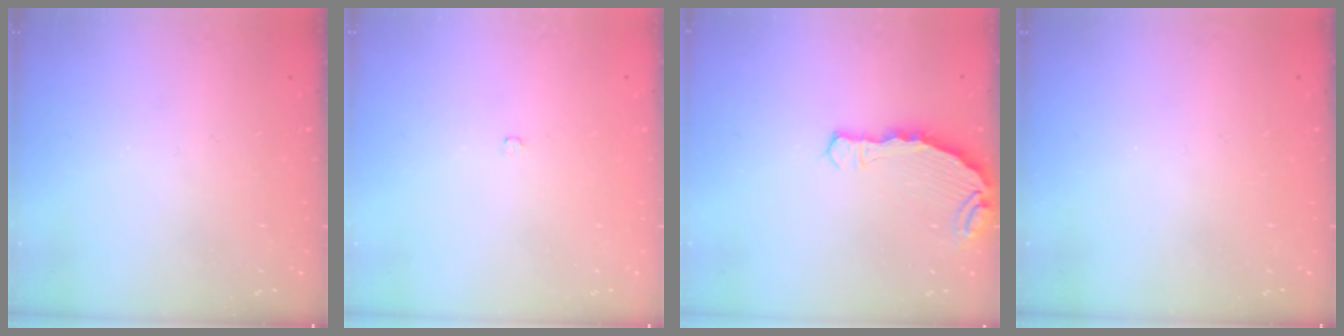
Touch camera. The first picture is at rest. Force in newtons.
{"total": 2.1, "press": 2.1, "slide": 0.4}
{"total": 6.7, "press": 6.4, "slide": 2.1}
{"total": 0.0}